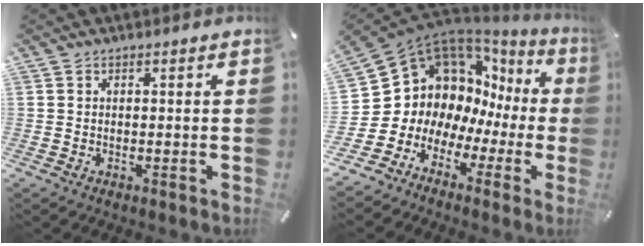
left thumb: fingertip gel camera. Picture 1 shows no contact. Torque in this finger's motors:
{"motor_torque": [-0.06, 1.96, 1.09, 1.24, 0.11]}